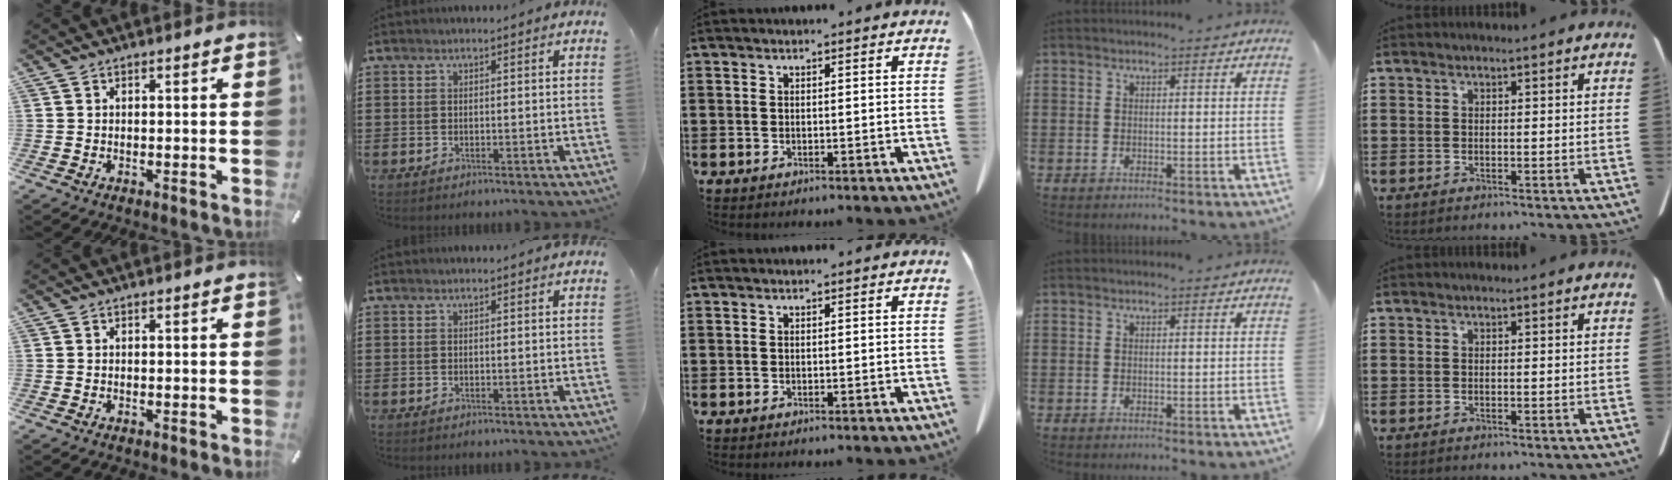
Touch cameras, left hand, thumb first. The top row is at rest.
{}